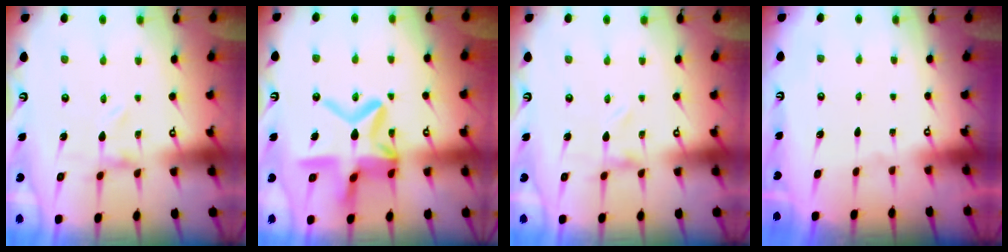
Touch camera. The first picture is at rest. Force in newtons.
{"total": 17.0, "press": 17.0, "slide": 1.1}
{"total": 0.0}
{"total": 0.0}